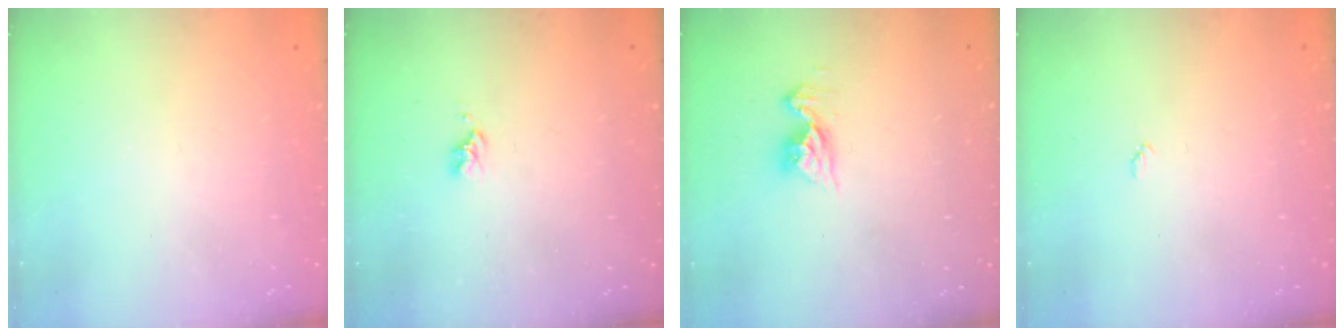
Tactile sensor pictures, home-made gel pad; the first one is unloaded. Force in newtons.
{"total": 2.8, "press": 2.8, "slide": 0.3}
{"total": 9.6, "press": 9.6, "slide": 1.0}
{"total": 3.1, "press": 3.1, "slide": 0.4}